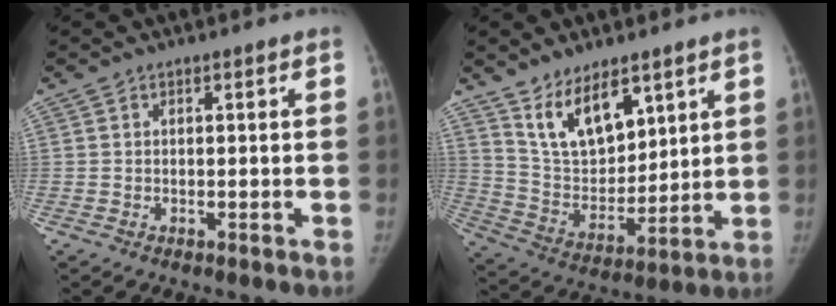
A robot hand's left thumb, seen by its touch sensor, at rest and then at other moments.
{"total": 12.7, "force": [7.9, 6.6, 7.3], "torque": [-0.092, -0.054, 0.162]}